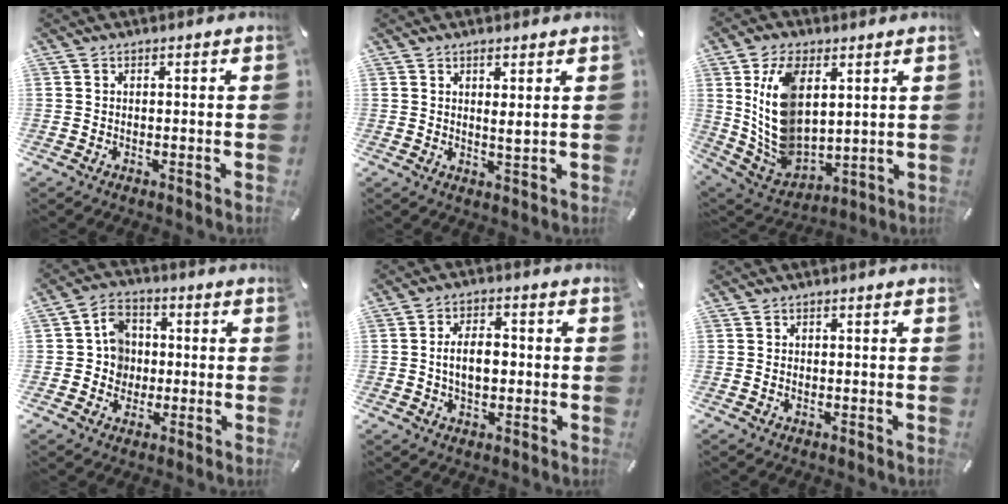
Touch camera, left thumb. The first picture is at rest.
{"total": 2.3, "force": [1.5, -0.2, 1.7], "torque": [-0.037, -0.005, 0.025]}
{"total": 14.8, "force": [4.6, 9.8, 10.1], "torque": [-0.231, -0.018, 0.085]}
{"total": 7.2, "force": [-0.3, 6.8, 2.1], "torque": [-0.037, 0.019, -0.004]}
{"total": 7.2, "force": [-0.4, 4.6, 5.5], "torque": [-0.094, 0.005, -0.012]}
{"total": 0.6, "force": [0.0, 0.4, 0.4], "torque": [-0.009, 0.001, -0.001]}